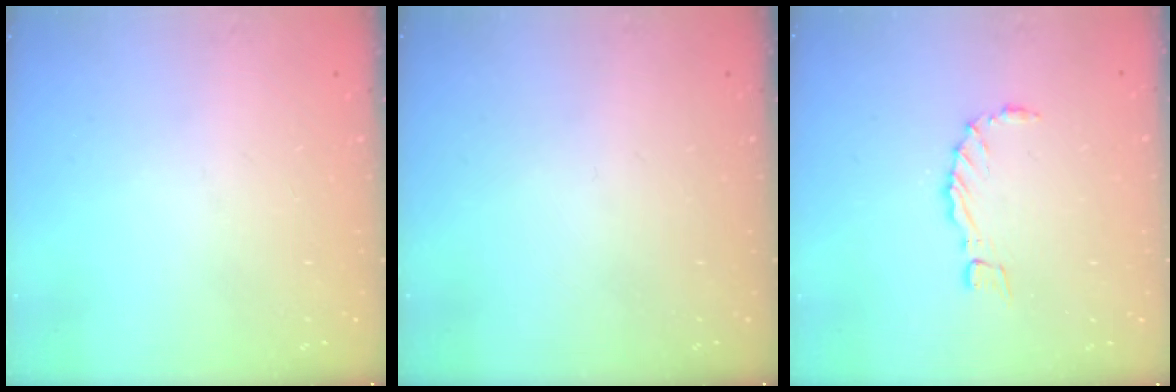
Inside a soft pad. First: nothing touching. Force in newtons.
{"total": 0.0}
{"total": 2.7, "press": 2.7, "slide": 0.1}